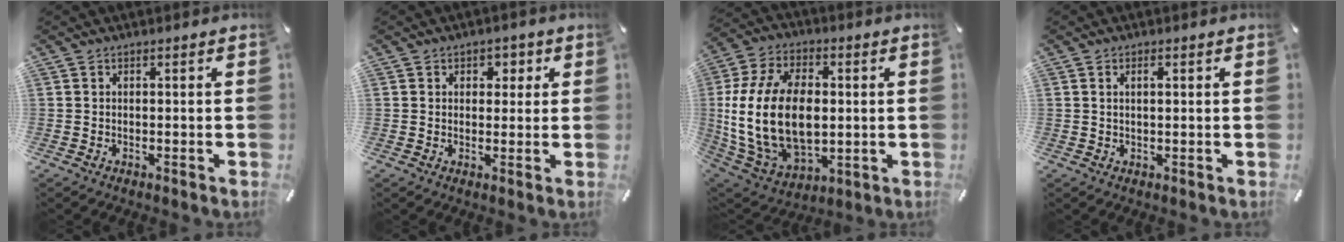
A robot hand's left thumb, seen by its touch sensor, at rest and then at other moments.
{"total": 3.0, "force": [0.7, 2.6, 1.3], "torque": [-0.007, -0.002, 0.003]}
{"total": 22.1, "force": [0.3, 14.9, 16.3], "torque": [-0.358, -0.001, 0.010]}
{"total": 1.8, "force": [0.5, 0.6, 1.6], "torque": [-0.032, 0.003, 0.007]}